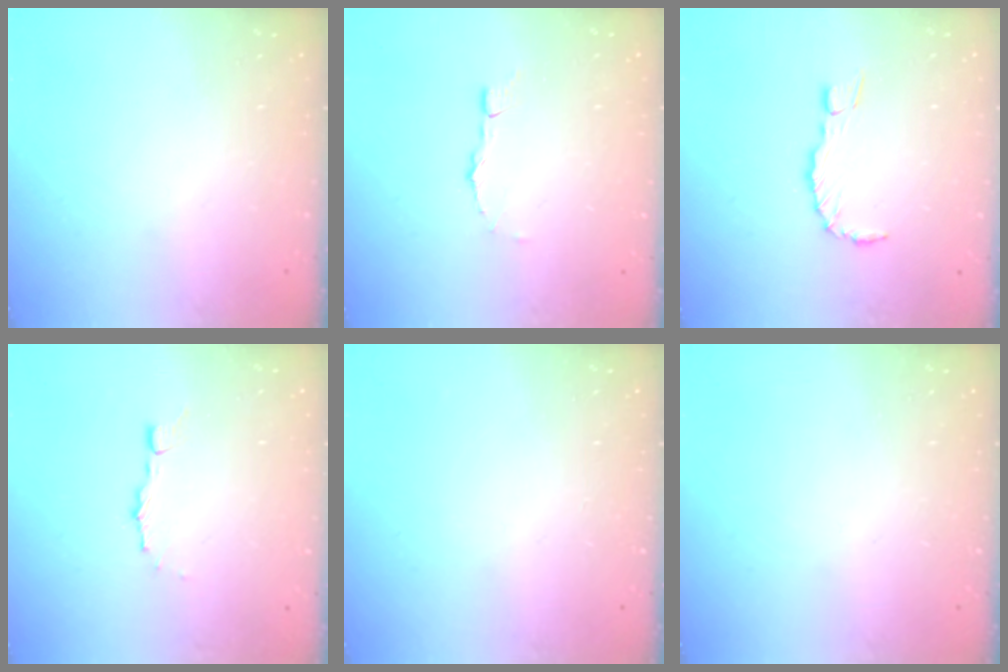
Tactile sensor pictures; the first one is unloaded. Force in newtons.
{"total": 3.6, "press": 3.6, "slide": 0.2}
{"total": 5.2, "press": 5.2, "slide": 0.7}
{"total": 3.4, "press": 3.4, "slide": 0.2}
{"total": 0.0}
{"total": 0.0}